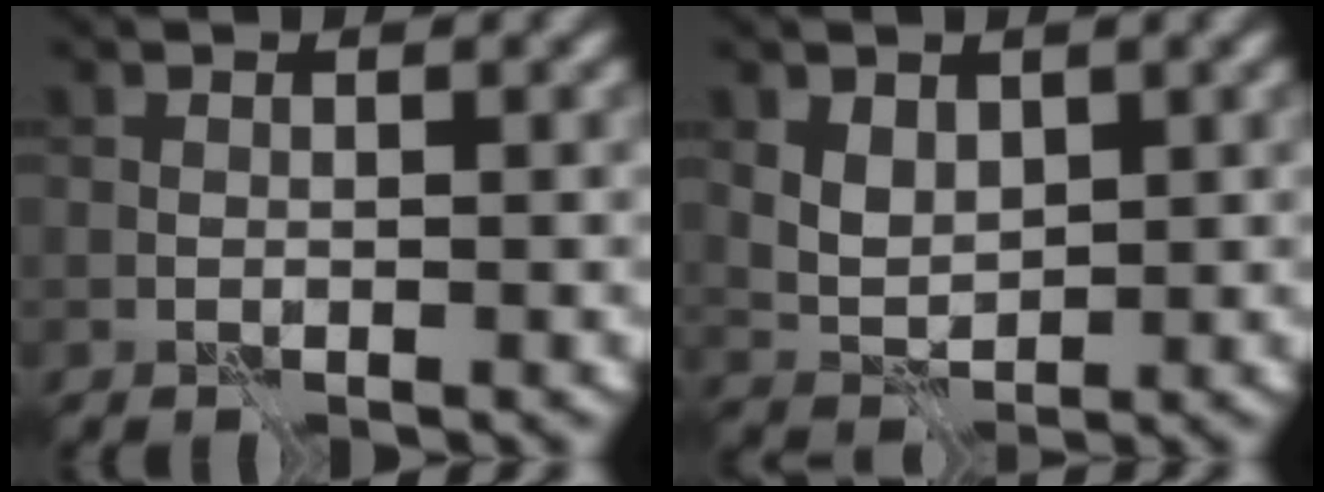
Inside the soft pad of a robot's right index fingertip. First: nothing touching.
{"total": 2.8, "force": [1.1, 1.9, 1.7], "torque": [-0.036, -0.006, 0.025]}